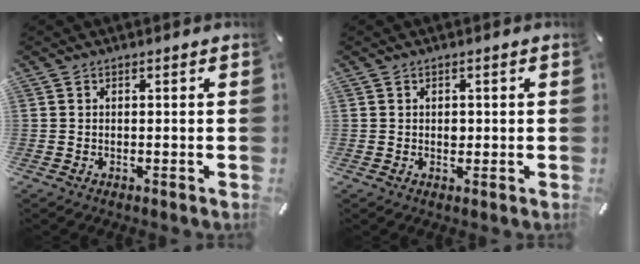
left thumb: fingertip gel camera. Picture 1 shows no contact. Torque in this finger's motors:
{"motor_torque": [0.29, 0.31, 0.11, -0.12, 0.00]}